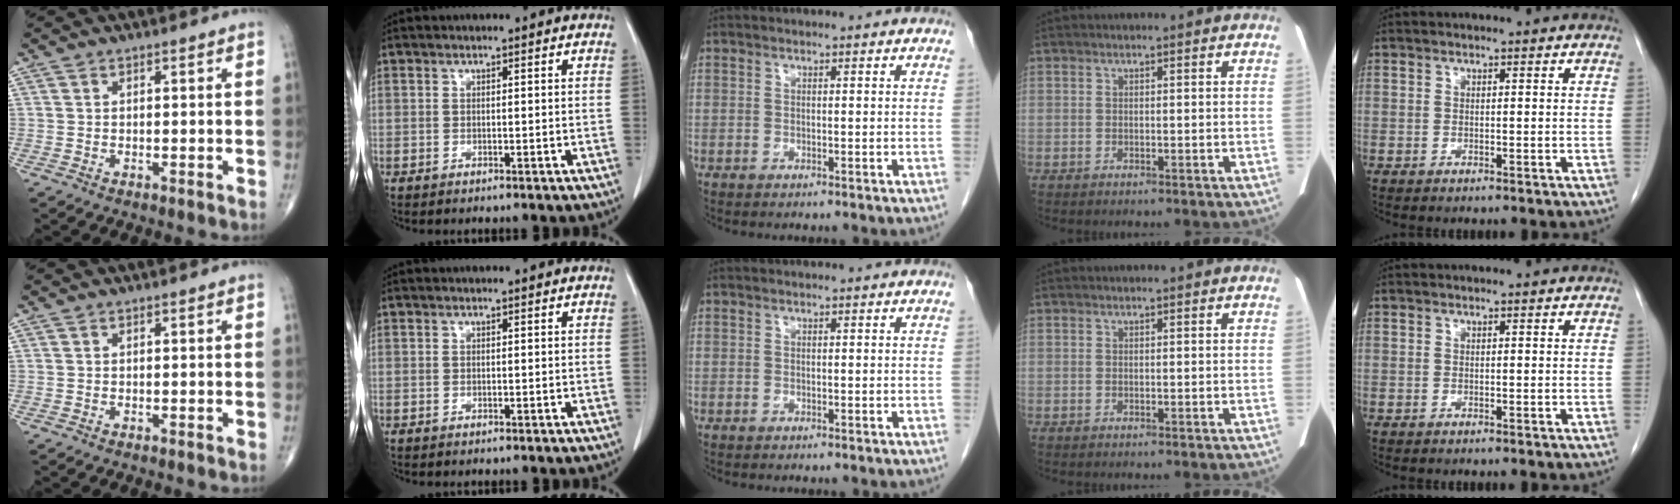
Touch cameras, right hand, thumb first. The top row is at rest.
{}